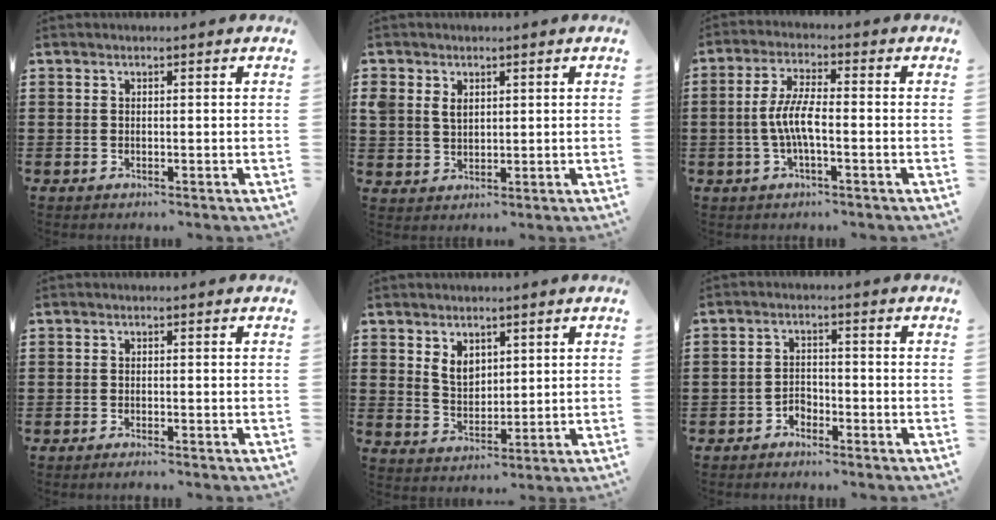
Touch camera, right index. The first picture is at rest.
{"total": 3.1, "force": [1.3, 2.4, 1.4], "torque": [-0.036, 0.011, 0.024]}
{"total": 5.8, "force": [-1.3, 1.5, 5.4], "torque": [-0.123, -0.004, -0.032]}
{"total": 0.7, "force": [-0.7, 0.0, 0.3], "torque": [-0.007, -0.003, -0.012]}
{"total": 4.1, "force": [2.1, 2.9, 2.0], "torque": [-0.049, 0.010, 0.039]}
{"total": 2.2, "force": [-1.9, 1.1, 0.2], "torque": [-0.012, 0.003, -0.041]}